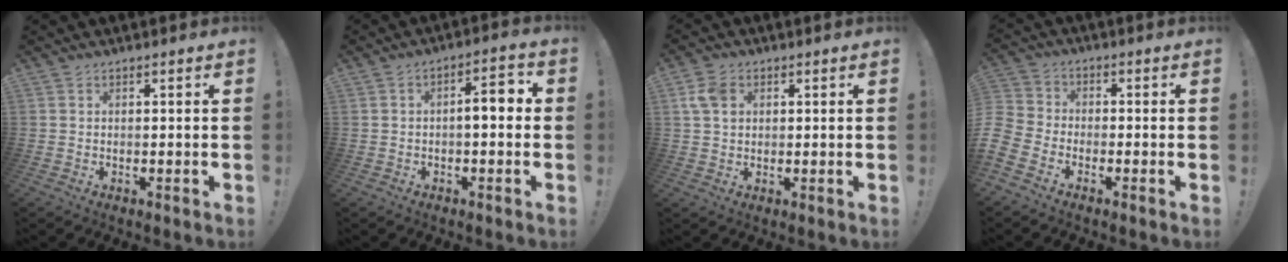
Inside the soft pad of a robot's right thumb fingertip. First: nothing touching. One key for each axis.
{"total": 6.2, "fx": -0.5, "fy": 2.3, "fz": 5.7, "tx": -0.083, "ty": 0.010, "tz": -0.014}
{"total": 6.5, "fx": 1.8, "fy": 4.7, "fz": 4.2, "tx": -0.079, "ty": 0.008, "tz": 0.037}
{"total": 7.1, "fx": -4.9, "fy": 4.5, "fz": 2.4, "tx": -0.066, "ty": 0.030, "tz": -0.092}